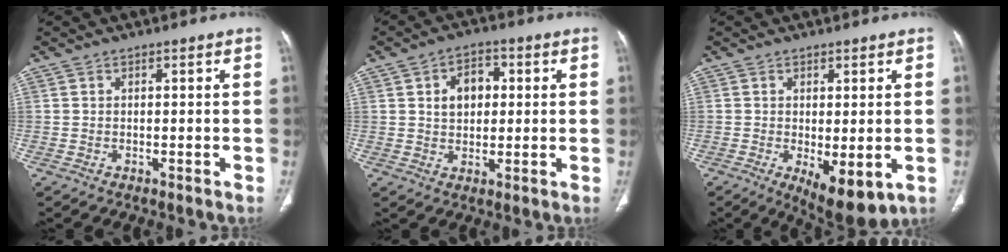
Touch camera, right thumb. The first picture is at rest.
{"total": 6.9, "force": [1.5, 4.9, 4.6], "torque": [-0.051, 0.006, 0.021]}
{"total": 8.6, "force": [-2.3, 3.5, 7.6], "torque": [-0.109, -0.020, -0.023]}